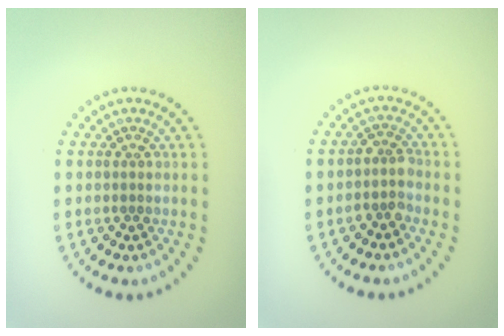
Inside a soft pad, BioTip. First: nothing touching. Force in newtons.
{"total": 1.8, "press": 1.5, "slide": 1.0}